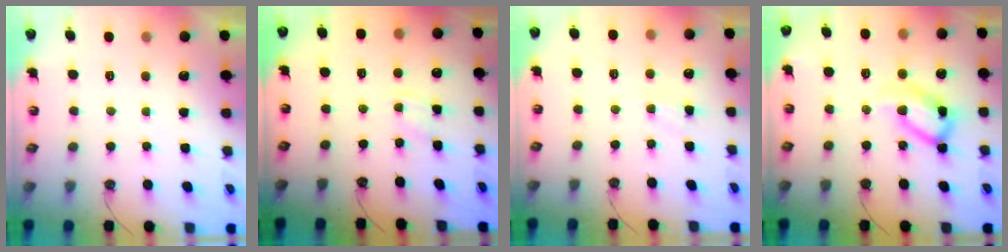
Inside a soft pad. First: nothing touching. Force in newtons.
{"total": 2.2, "press": 2.1, "slide": 0.4}
{"total": 1.9, "press": 1.9, "slide": 0.1}
{"total": 14.1, "press": 14.1, "slide": 0.3}